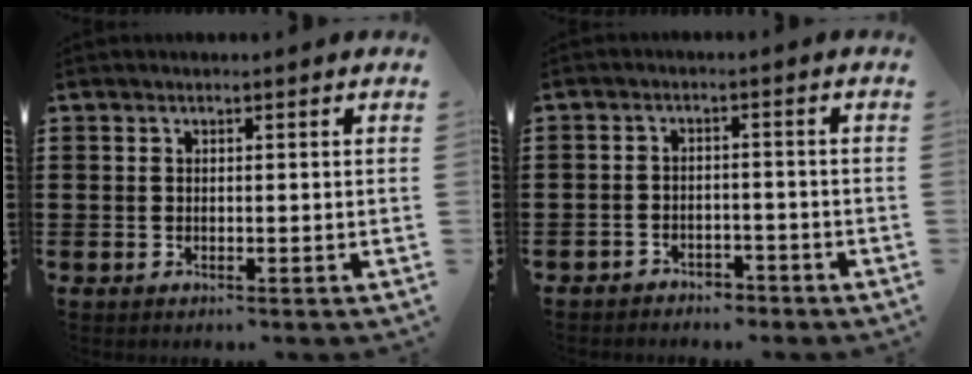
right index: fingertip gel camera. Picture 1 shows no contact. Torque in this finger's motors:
{"motor_torque": [0.17, 0.59, -0.06, -0.04]}